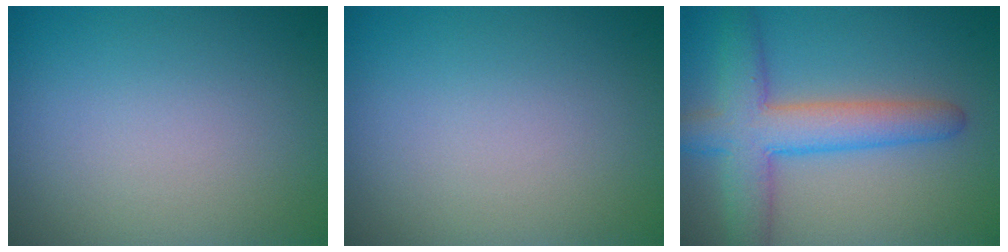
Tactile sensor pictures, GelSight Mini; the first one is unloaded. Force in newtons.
{"total": 0.0}
{"total": 6.4, "press": 6.4, "slide": 0.3}